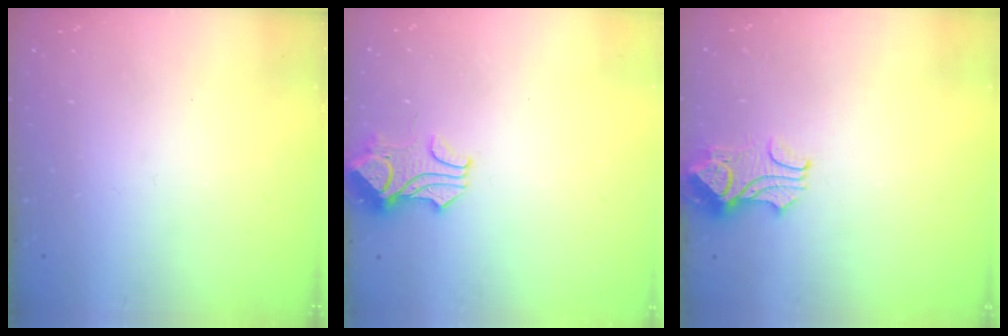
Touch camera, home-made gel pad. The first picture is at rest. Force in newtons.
{"total": 1.4, "press": 0.6, "slide": 1.2}
{"total": 2.2, "press": 2.1, "slide": 0.5}